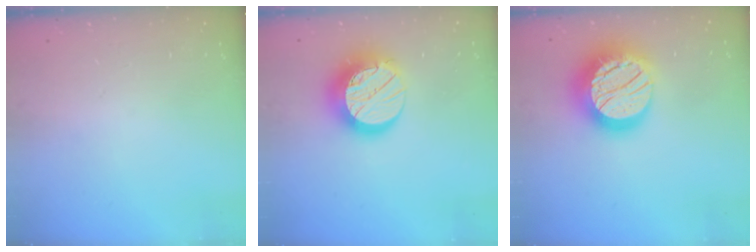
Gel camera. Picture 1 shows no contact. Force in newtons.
{"total": 13.9, "press": 13.9, "slide": 1.0}
{"total": 23.1, "press": 23.1, "slide": 1.5}